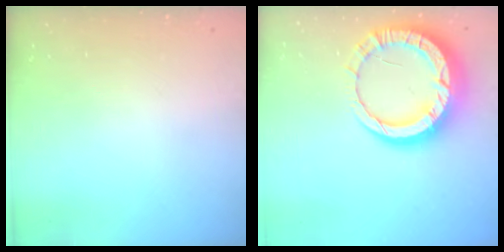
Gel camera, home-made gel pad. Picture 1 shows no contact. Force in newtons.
{"total": 15.5, "press": 15.5, "slide": 1.3}